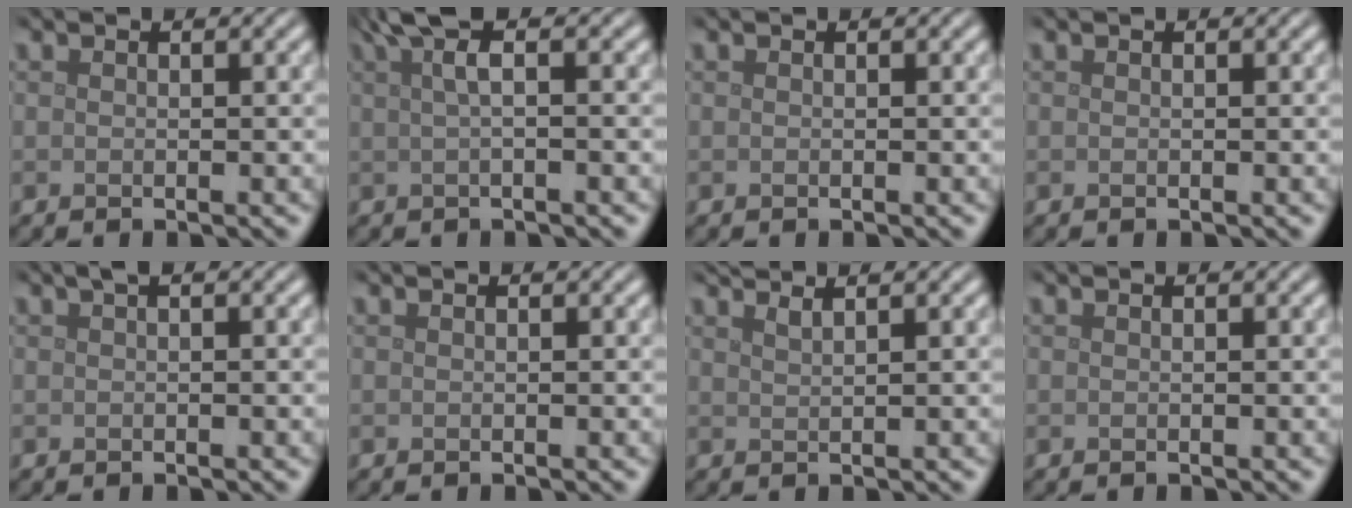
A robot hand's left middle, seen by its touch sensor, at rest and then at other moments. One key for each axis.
{"total": 3.6, "fx": 1.4, "fy": 1.1, "fz": 3.1, "tx": -0.045, "ty": 0.007, "tz": 0.014}
{"total": 0.0}
{"total": 0.0}
{"total": 0.7, "fx": 0.3, "fy": 0.1, "fz": 0.6, "tx": -0.009, "ty": 0.007, "tz": 0.006}
{"total": 0.0}
{"total": 2.2, "fx": 1.7, "fy": 0.7, "fz": 1.1, "tx": 0.001, "ty": 0.003, "tz": 0.011}
{"total": 0.0}